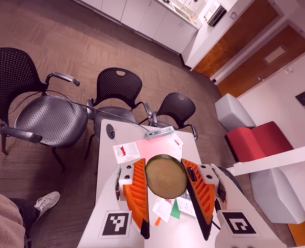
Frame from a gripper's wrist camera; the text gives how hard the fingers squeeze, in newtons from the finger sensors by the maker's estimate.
{"total": 11.2, "left": 11.1, "right": 11.4}